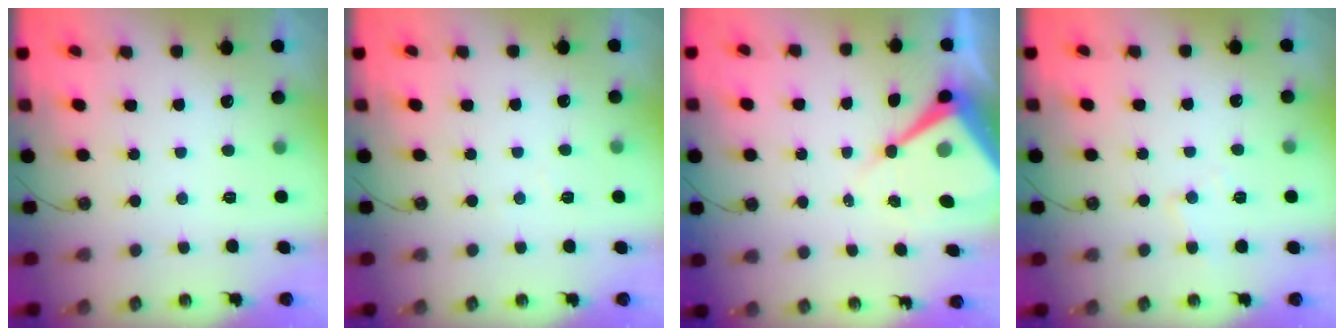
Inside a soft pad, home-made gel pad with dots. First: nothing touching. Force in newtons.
{"total": 2.9, "press": 2.9, "slide": 0.5}
{"total": 10.0, "press": 9.9, "slide": 1.1}
{"total": 5.8, "press": 5.7, "slide": 0.5}